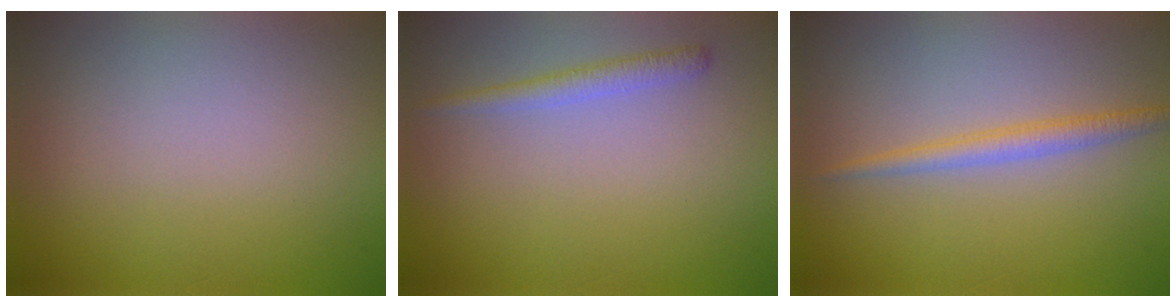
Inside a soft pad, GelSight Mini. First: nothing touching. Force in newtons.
{"total": 1.5, "press": 1.5, "slide": 0.1}
{"total": 1.8, "press": 1.8, "slide": 0.1}